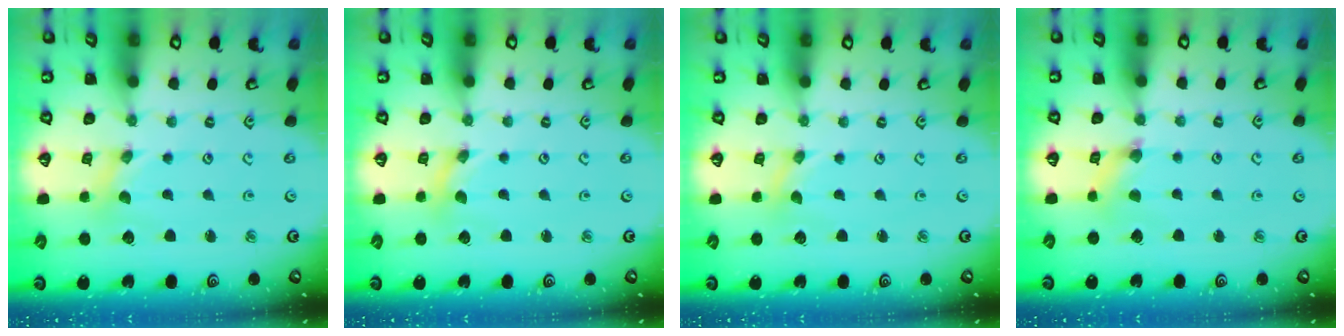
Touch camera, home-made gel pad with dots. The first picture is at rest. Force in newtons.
{"total": 0.0}
{"total": 0.0}
{"total": 2.0, "press": 2.0, "slide": 0.4}